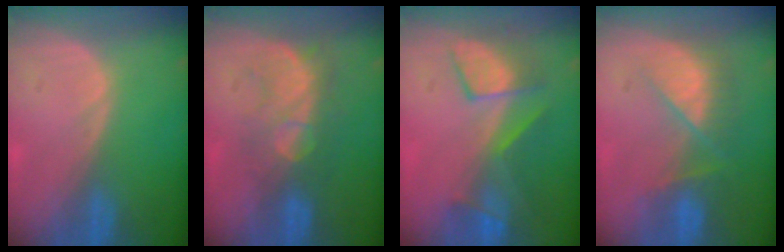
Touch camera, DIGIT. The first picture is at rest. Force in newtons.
{"total": 8.3, "press": 7.6, "slide": 3.3}
{"total": 7.7, "press": 7.3, "slide": 2.6}
{"total": 7.9, "press": 7.2, "slide": 3.1}